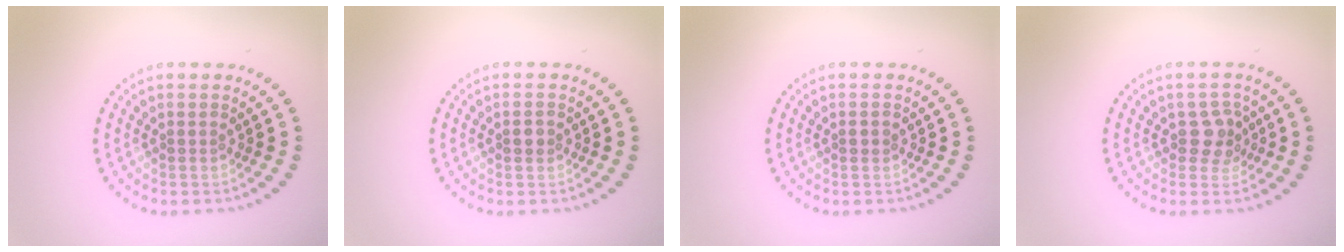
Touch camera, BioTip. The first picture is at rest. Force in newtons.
{"total": 1.2, "press": 1.2, "slide": 0.1}
{"total": 1.0, "press": 0.9, "slide": 0.2}
{"total": 2.5, "press": 2.3, "slide": 1.0}